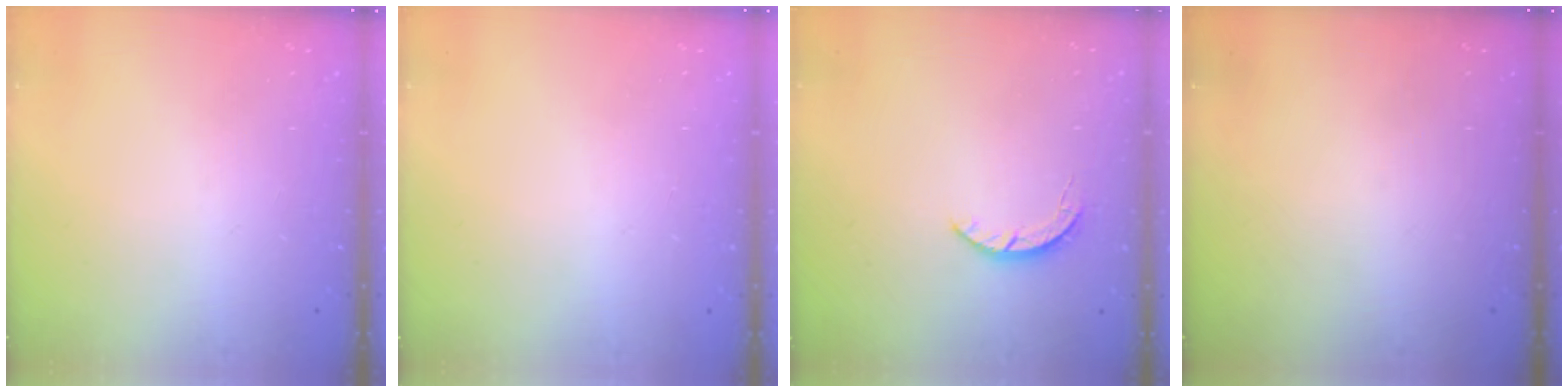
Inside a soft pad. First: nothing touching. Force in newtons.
{"total": 2.6, "press": 2.6, "slide": 0.2}
{"total": 2.2, "press": 2.2, "slide": 0.4}
{"total": 0.0}